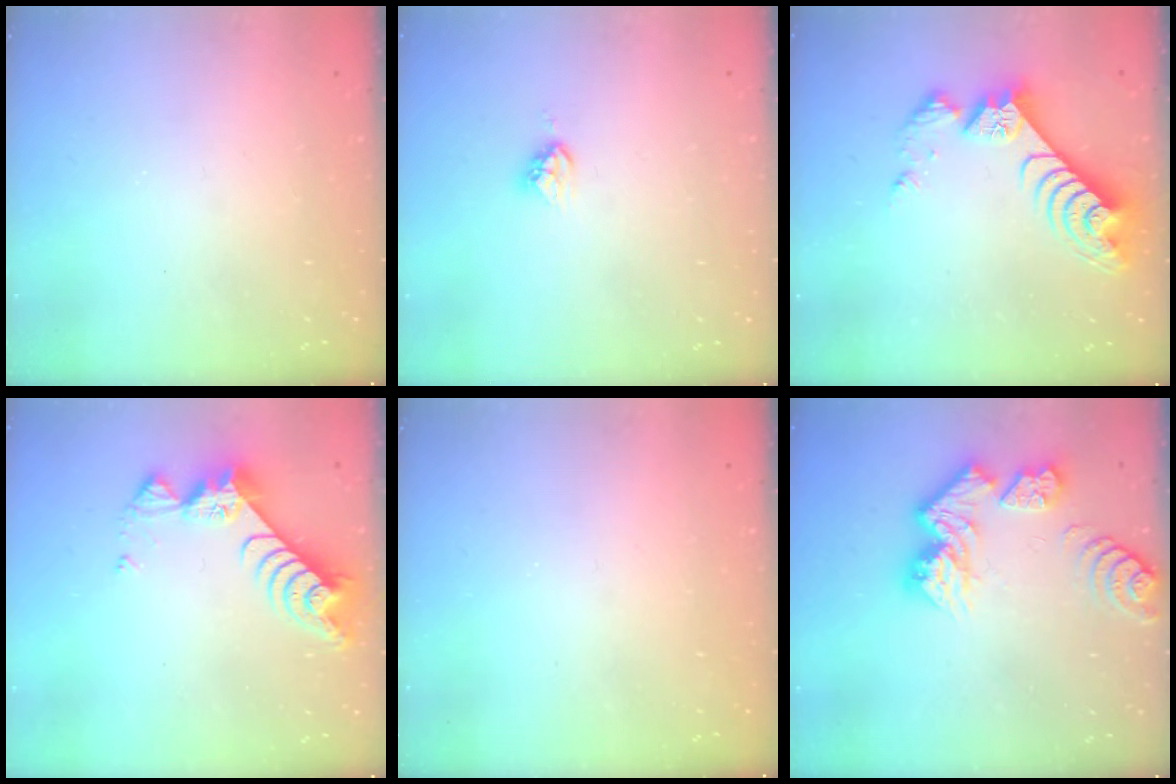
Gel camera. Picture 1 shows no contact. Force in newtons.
{"total": 4.7, "press": 4.7, "slide": 0.1}
{"total": 12.5, "press": 12.5, "slide": 1.1}
{"total": 9.1, "press": 9.1, "slide": 0.7}
{"total": 0.0}
{"total": 12.7, "press": 12.7, "slide": 1.4}